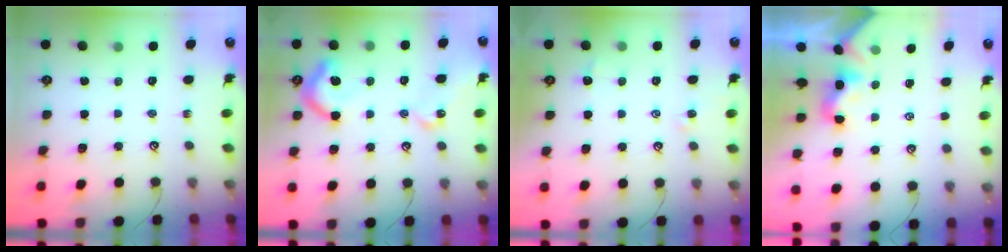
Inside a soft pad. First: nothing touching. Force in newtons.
{"total": 12.7, "press": 12.7, "slide": 1.2}
{"total": 0.8, "press": 0.5, "slide": 0.5}
{"total": 1.9, "press": 1.8, "slide": 0.6}